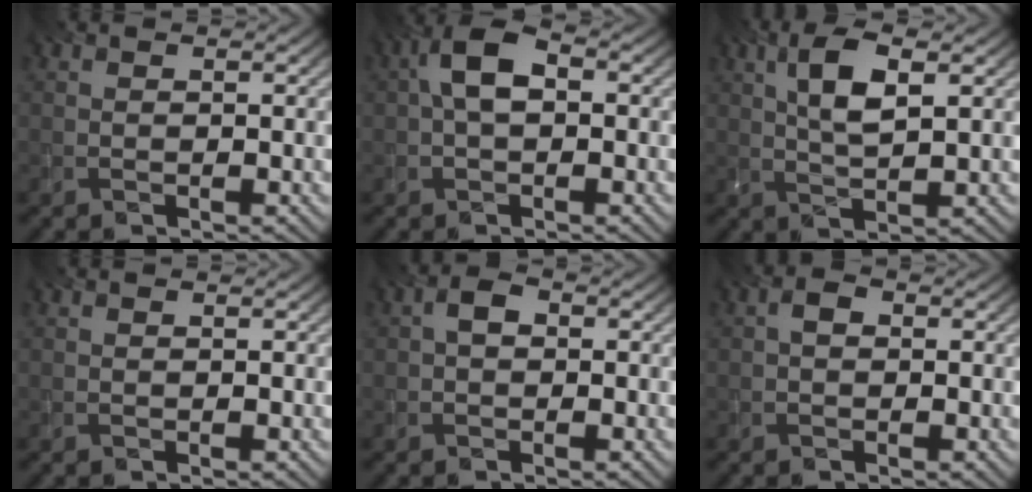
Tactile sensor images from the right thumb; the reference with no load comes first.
{"total": 5.6, "force": [0.4, 3.1, 4.6], "torque": [-0.096, 0.012, 0.001]}
{"total": 6.1, "force": [2.2, 2.0, 5.4], "torque": [-0.114, 0.003, 0.040]}
{"total": 0.0}
{"total": 2.1, "force": [-0.1, 1.4, 1.5], "torque": [-0.028, 0.004, -0.008]}
{"total": 1.5, "force": [-0.1, 1.1, 1.0], "torque": [-0.019, 0.002, -0.008]}